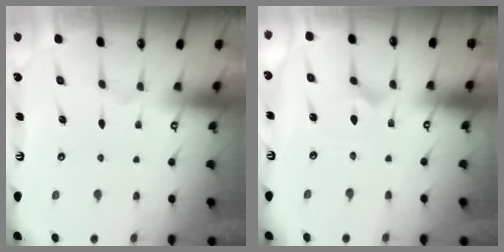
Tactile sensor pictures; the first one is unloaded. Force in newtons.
{"total": 2.9, "press": 2.9, "slide": 0.0}